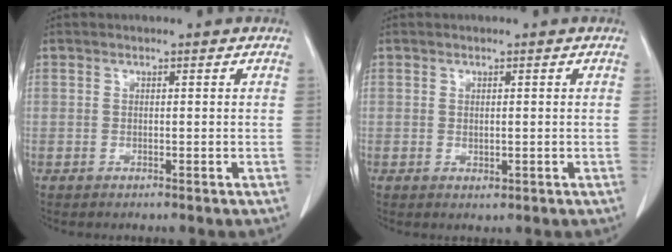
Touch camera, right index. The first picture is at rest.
{"total": 0.9, "force": [0.0, 0.5, 0.8], "torque": [-0.011, -0.004, 0.006]}